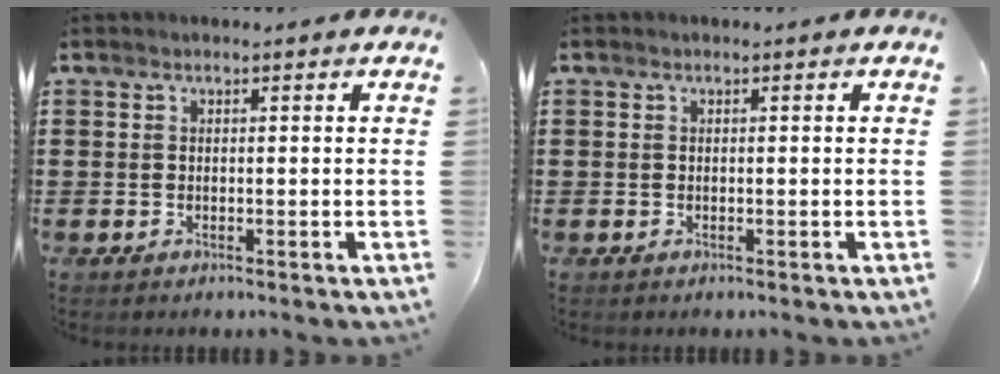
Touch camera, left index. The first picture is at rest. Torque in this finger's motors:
{"motor_torque": [0.00, 0.00, -0.01, 0.01]}